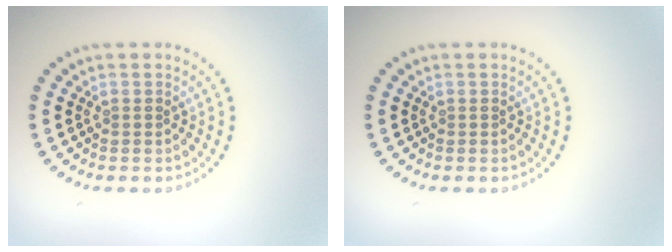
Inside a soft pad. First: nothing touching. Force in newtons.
{"total": 0.0}